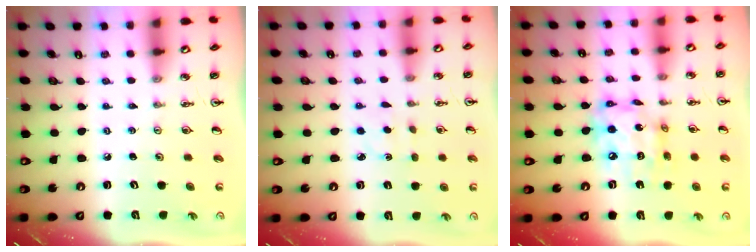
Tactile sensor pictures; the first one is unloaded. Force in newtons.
{"total": 1.6, "press": 1.5, "slide": 0.5}
{"total": 13.6, "press": 13.5, "slide": 1.7}